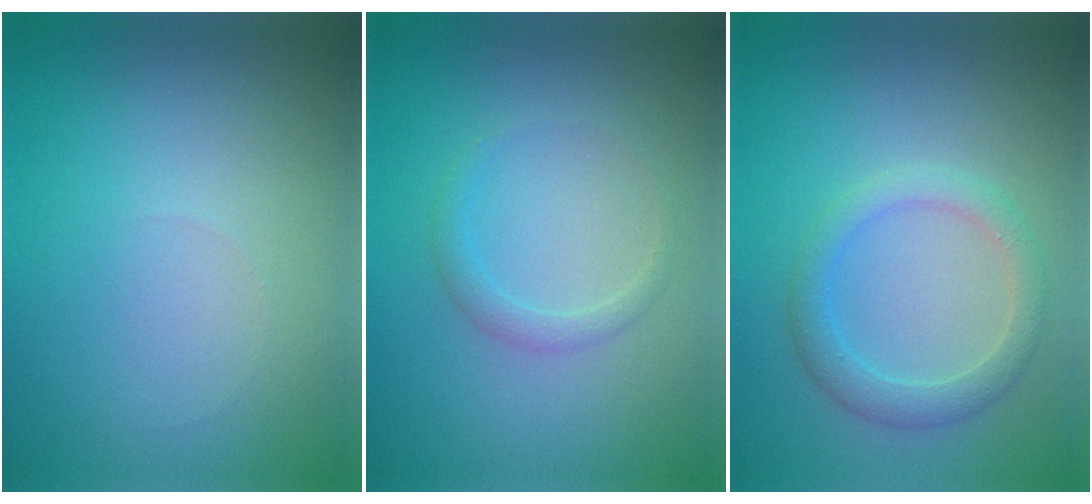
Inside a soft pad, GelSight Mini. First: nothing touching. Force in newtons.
{"total": 1.3, "press": 1.3, "slide": 0.0}
{"total": 2.8, "press": 2.8, "slide": 0.1}